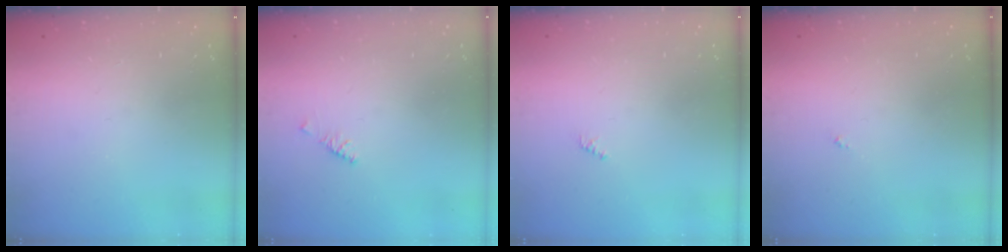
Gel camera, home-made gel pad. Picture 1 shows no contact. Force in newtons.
{"total": 2.1, "press": 2.0, "slide": 0.6}
{"total": 0.7, "press": 0.7, "slide": 0.3}
{"total": 0.0}